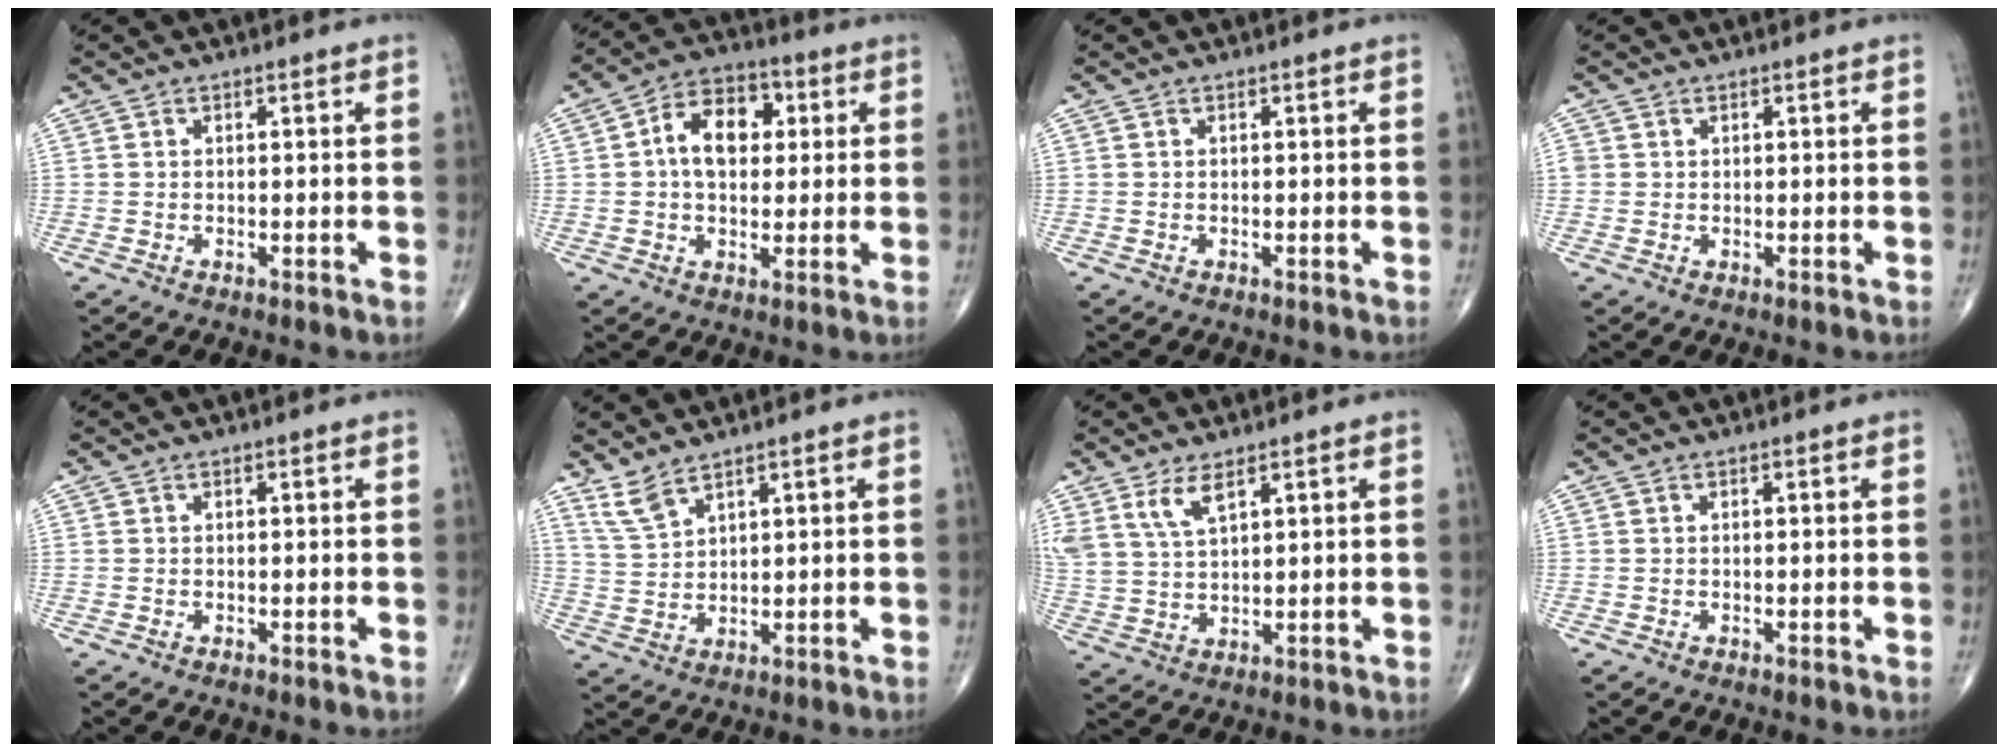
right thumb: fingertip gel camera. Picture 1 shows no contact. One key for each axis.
{"total": 10.8, "fx": 1.9, "fy": 7.2, "fz": 7.8, "tx": -0.105, "ty": 0.018, "tz": 0.024}
{"total": 0.0}
{"total": 1.3, "fx": 0.3, "fy": 1.3, "fz": 0.3, "tx": 0.005, "ty": 0.001, "tz": 0.005}
{"total": 0.0}
{"total": 4.6, "fx": 3.8, "fy": 1.2, "fz": 2.3, "tx": -0.051, "ty": -0.022, "tz": 0.088}
{"total": 6.2, "fx": 3.8, "fy": 2.4, "fz": 4.2, "tx": -0.088, "ty": -0.016, "tz": 0.085}
{"total": 0.0}